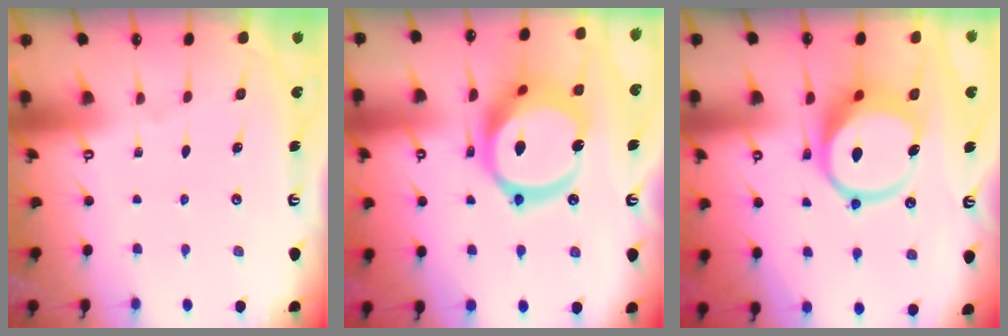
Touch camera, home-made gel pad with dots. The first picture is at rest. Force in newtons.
{"total": 19.8, "press": 19.6, "slide": 2.4}
{"total": 12.5, "press": 12.4, "slide": 1.6}